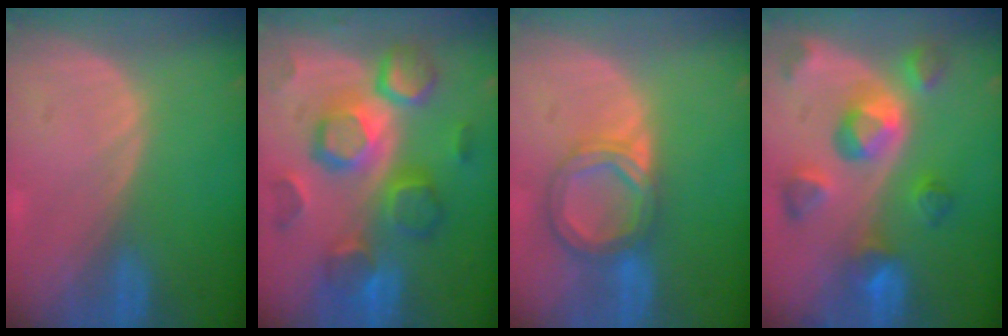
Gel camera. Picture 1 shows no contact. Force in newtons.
{"total": 12.0, "press": 12.0, "slide": 1.2}
{"total": 6.8, "press": 6.2, "slide": 2.7}
{"total": 9.9, "press": 8.8, "slide": 4.6}